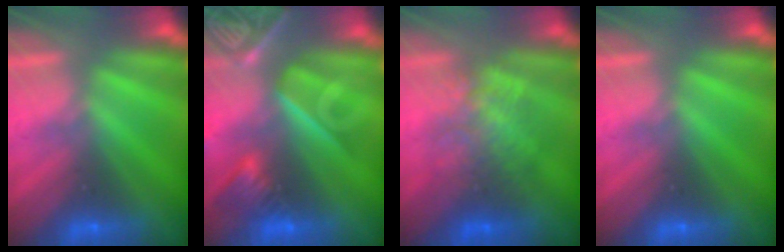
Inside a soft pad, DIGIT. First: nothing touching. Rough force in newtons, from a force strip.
{"total": 9.4}
{"total": 2.3}
{"total": 0.0}